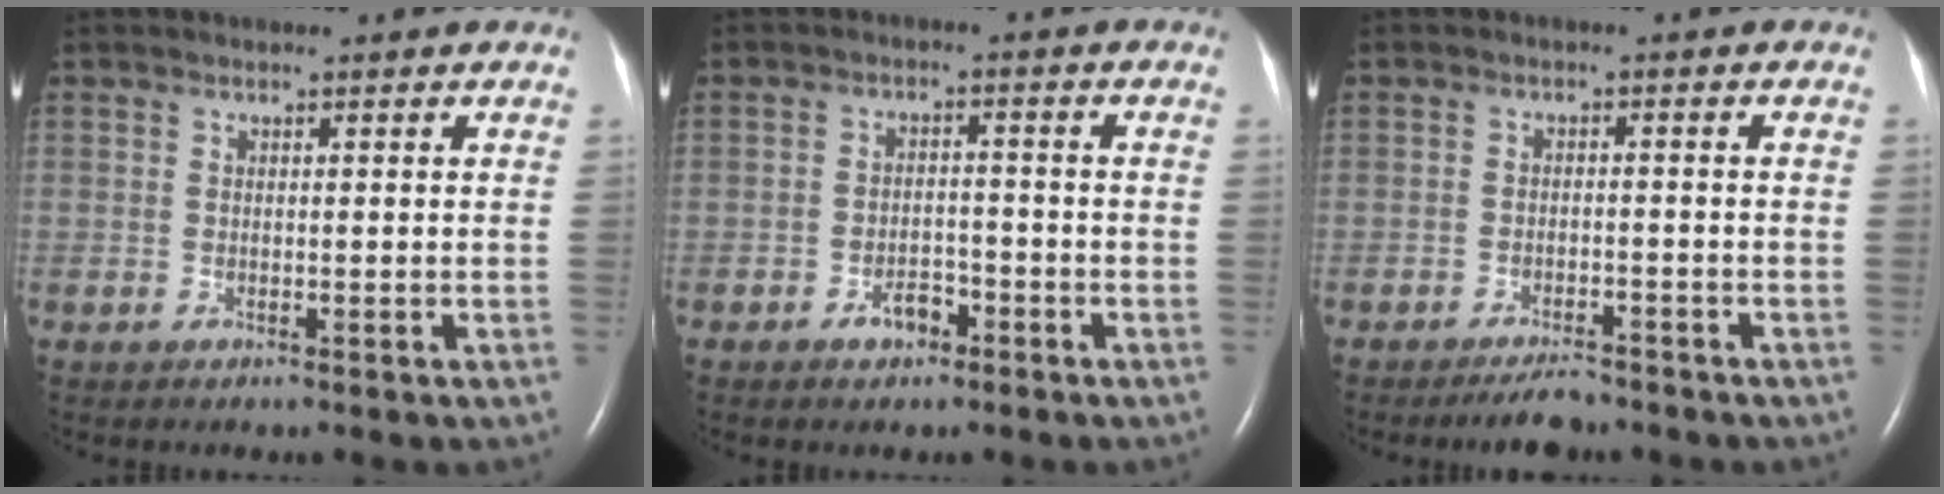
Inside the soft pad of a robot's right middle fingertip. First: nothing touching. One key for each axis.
{"total": 3.4, "fx": -2.2, "fy": 1.9, "fz": 1.8, "tx": -0.031, "ty": 0.005, "tz": -0.031}
{"total": 3.8, "fx": -3.4, "fy": 1.0, "fz": 1.4, "tx": -0.029, "ty": -0.006, "tz": -0.055}